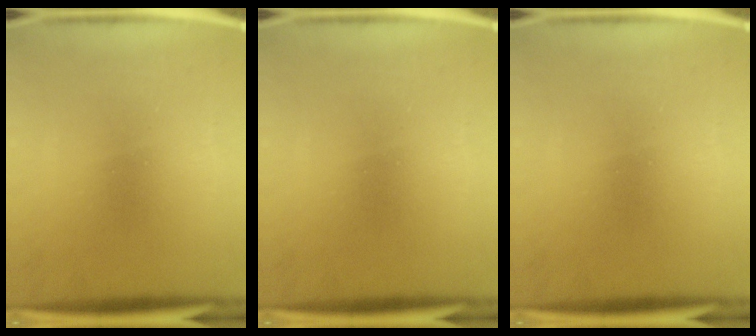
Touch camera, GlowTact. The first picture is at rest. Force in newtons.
{"total": 0.0}
{"total": 0.0}